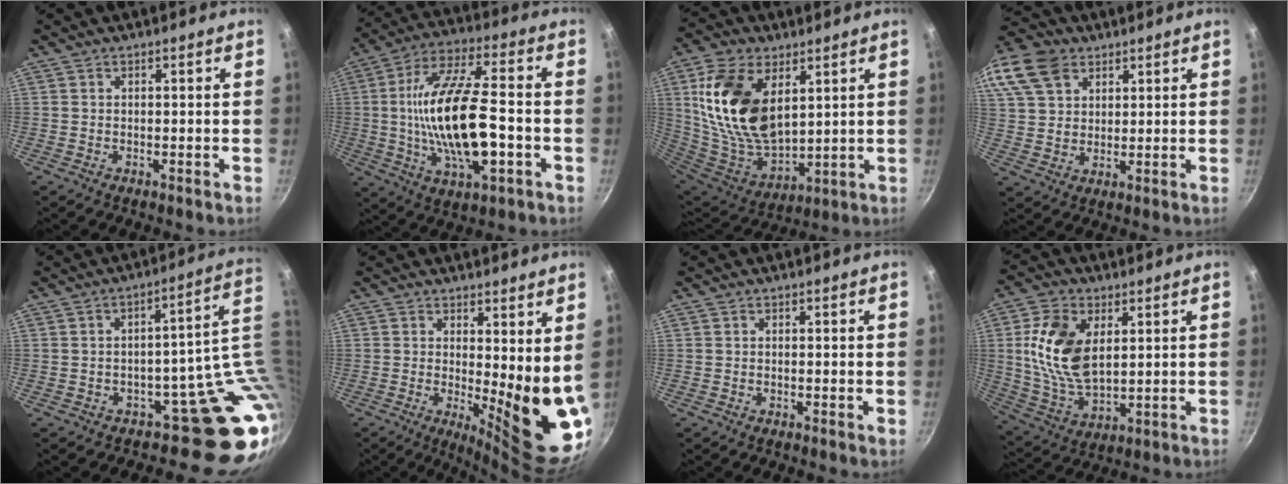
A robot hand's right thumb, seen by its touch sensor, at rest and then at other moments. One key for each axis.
{"total": 20.6, "fx": -2.5, "fy": 8.0, "fz": 18.8, "tx": -0.341, "ty": 0.021, "tz": -0.048}
{"total": 21.1, "fx": 6.5, "fy": 12.4, "fz": 15.8, "tx": -0.285, "ty": -0.038, "tz": 0.138}
{"total": 18.7, "fx": 9.7, "fy": 13.3, "fz": 9.0, "tx": -0.210, "ty": 0.023, "tz": 0.184}
{"total": 11.7, "fx": 2.5, "fy": 7.9, "fz": 8.3, "tx": -0.034, "ty": 0.007, "tz": 0.044}
{"total": 12.8, "fx": 2.0, "fy": 4.0, "fz": 11.9, "tx": -0.134, "ty": -0.050, "tz": 0.032}
{"total": 0.0}
{"total": 14.8, "fx": 3.4, "fy": 8.8, "fz": 11.4, "tx": -0.208, "ty": -0.017, "tz": 0.074}